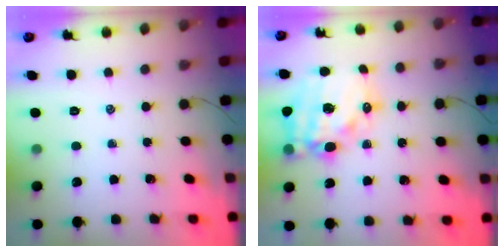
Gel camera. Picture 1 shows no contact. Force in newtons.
{"total": 17.9, "press": 17.4, "slide": 4.3}